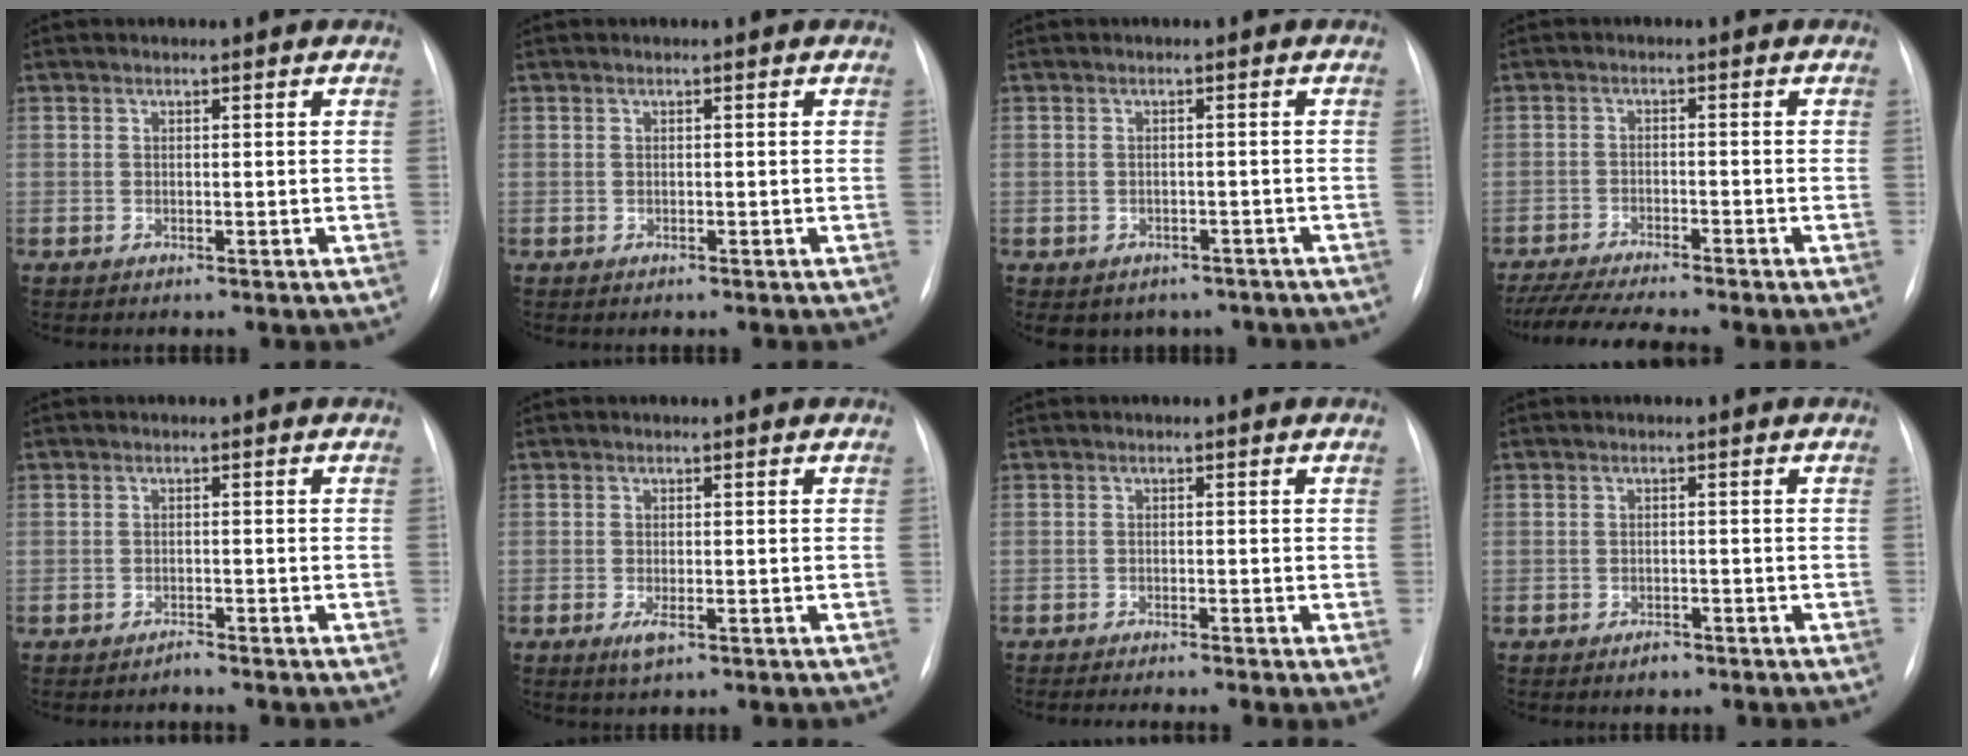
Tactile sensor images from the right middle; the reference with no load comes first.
{"total": 0.0}
{"total": 6.8, "force": [-5.2, 4.1, 1.3], "torque": [-0.011, 0.015, -0.056]}
{"total": 9.5, "force": [-8.3, -0.2, 4.7], "torque": [-0.075, -0.017, -0.134]}
{"total": 0.7, "force": [-0.7, -0.1, 0.0], "torque": [0.000, -0.003, -0.011]}
{"total": 1.8, "force": [-0.7, 0.6, 1.6], "torque": [-0.029, -0.003, -0.008]}
{"total": 3.7, "force": [-2.6, 0.1, 2.7], "torque": [-0.033, -0.009, -0.042]}
{"total": 1.4, "force": [-1.0, 0.7, 0.6], "torque": [-0.009, 0.001, -0.012]}